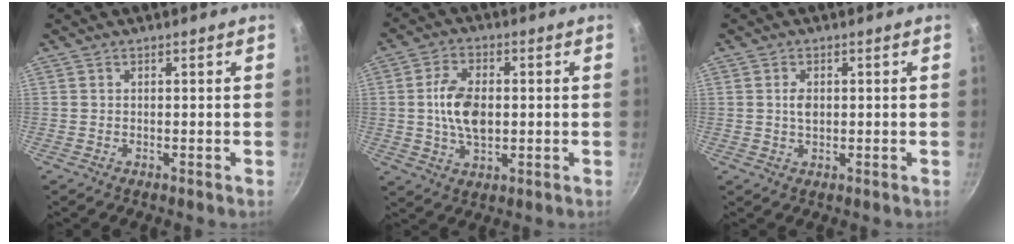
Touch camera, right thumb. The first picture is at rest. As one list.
[{"total": 9.6, "force": [0.3, 5.6, 7.8], "torque": [-0.139, 0.003, 0.008]}, {"total": 2.5, "force": [0.3, 1.6, 1.9], "torque": [-0.030, -0.001, 0.006]}]